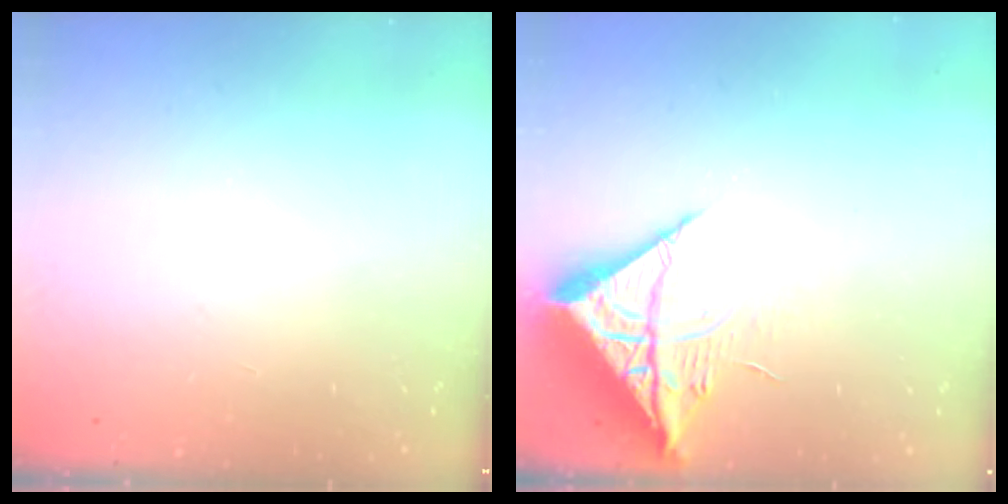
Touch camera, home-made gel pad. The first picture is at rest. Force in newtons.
{"total": 10.5, "press": 10.5, "slide": 1.0}